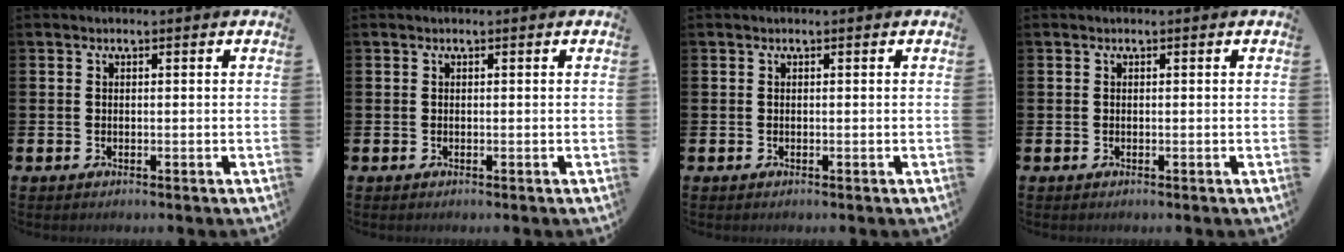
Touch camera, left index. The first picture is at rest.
{"total": 0.0}
{"total": 0.0}
{"total": 0.0}